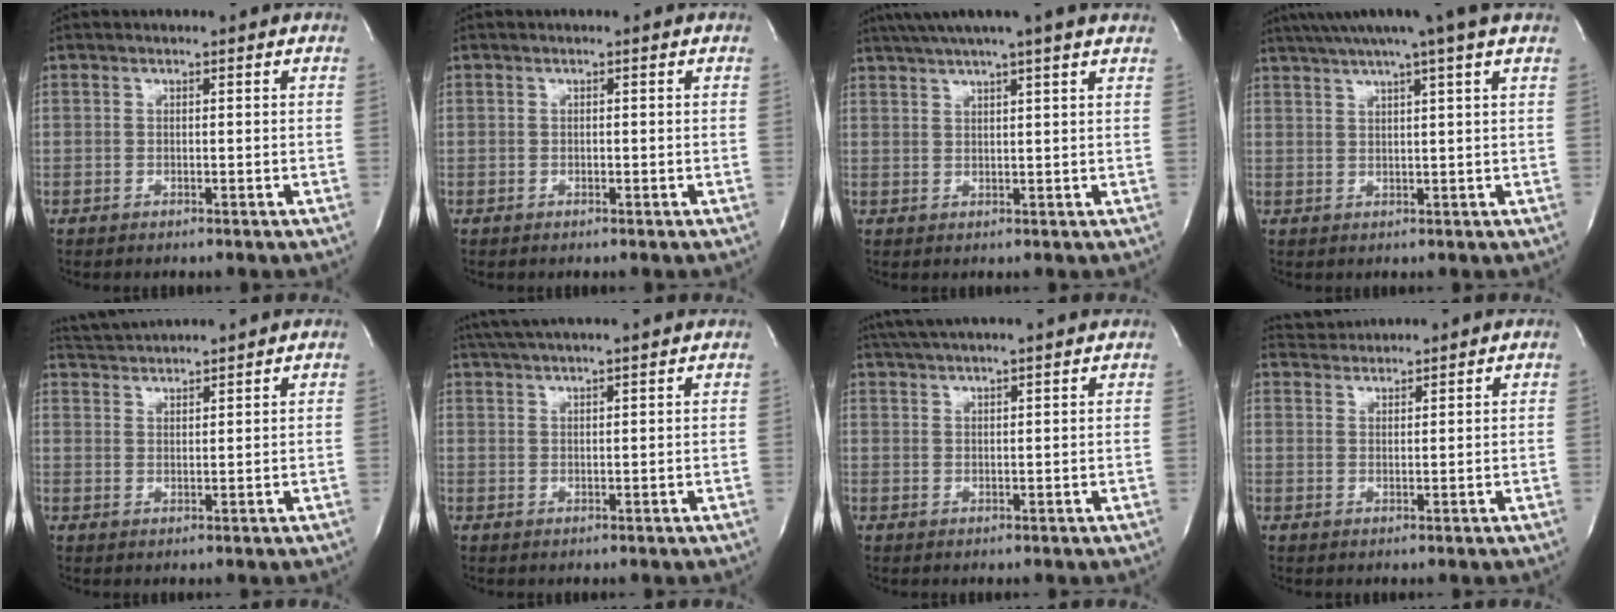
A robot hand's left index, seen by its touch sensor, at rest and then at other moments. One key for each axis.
{"total": 0.0}
{"total": 10.7, "fx": 8.8, "fy": -0.5, "fz": 6.1, "tx": -0.110, "ty": 0.034, "tz": 0.110}
{"total": 10.1, "fx": 7.9, "fy": -1.5, "fz": 6.2, "tx": -0.109, "ty": 0.022, "tz": 0.103}
{"total": 5.7, "fx": 5.5, "fy": -1.2, "fz": 0.9, "tx": -0.025, "ty": 0.016, "tz": 0.098}
{"total": 10.5, "fx": 9.1, "fy": -0.5, "fz": 5.1, "tx": -0.091, "ty": 0.029, "tz": 0.130}
{"total": 10.4, "fx": 9.1, "fy": -0.5, "fz": 5.0, "tx": -0.091, "ty": 0.029, "tz": 0.128}
{"total": 3.2, "fx": 3.1, "fy": -0.4, "fz": -0.4, "tx": -0.005, "ty": 0.014, "tz": 0.065}